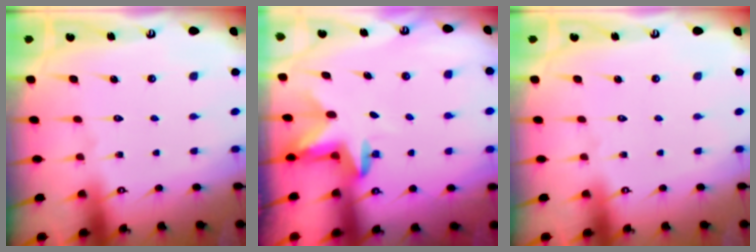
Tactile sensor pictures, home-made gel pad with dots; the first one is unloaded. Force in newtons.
{"total": 3.1, "press": 3.0, "slide": 0.8}
{"total": 0.0}